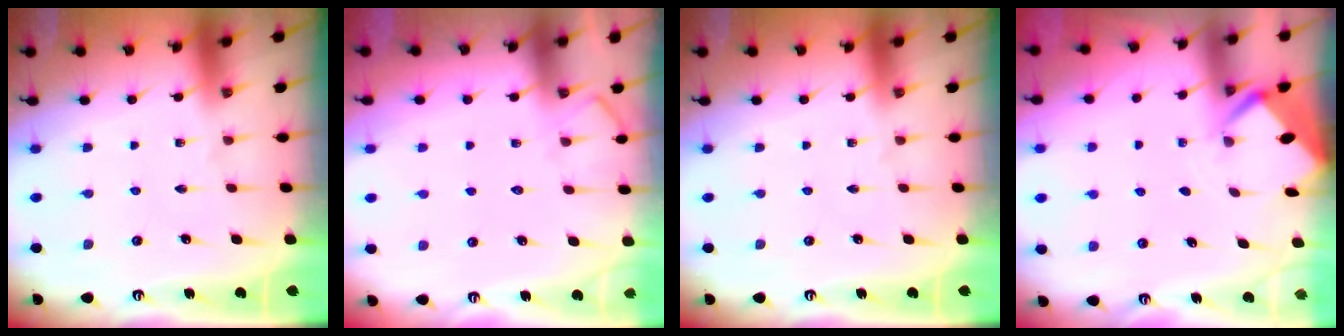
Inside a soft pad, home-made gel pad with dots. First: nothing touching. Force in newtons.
{"total": 6.1, "press": 6.1, "slide": 0.7}
{"total": 0.0}
{"total": 2.8, "press": 2.8, "slide": 0.2}